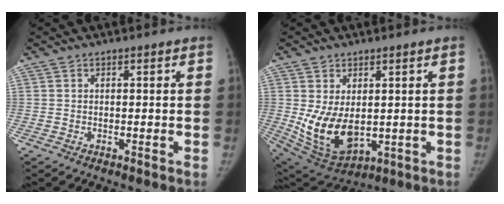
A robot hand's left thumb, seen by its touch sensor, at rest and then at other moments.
{"total": 11.7, "force": [0.0, 7.0, 9.4], "torque": [-0.154, -0.020, 0.029]}